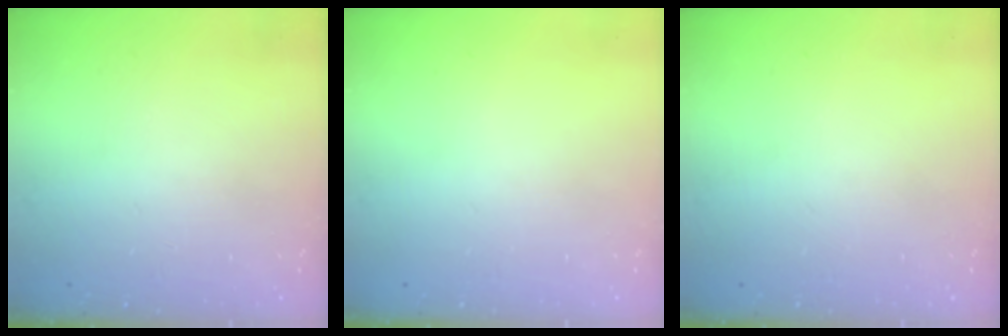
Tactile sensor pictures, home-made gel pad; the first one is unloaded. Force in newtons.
{"total": 0.0}
{"total": 0.0}